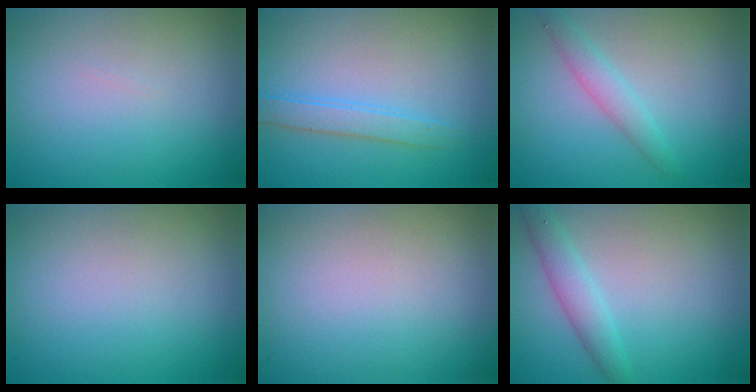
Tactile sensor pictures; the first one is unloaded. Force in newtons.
{"total": 1.9, "press": 1.9, "slide": 0.1}
{"total": 1.9, "press": 1.9, "slide": 0.1}
{"total": 0.0}
{"total": 0.0}
{"total": 2.3, "press": 2.3, "slide": 0.0}